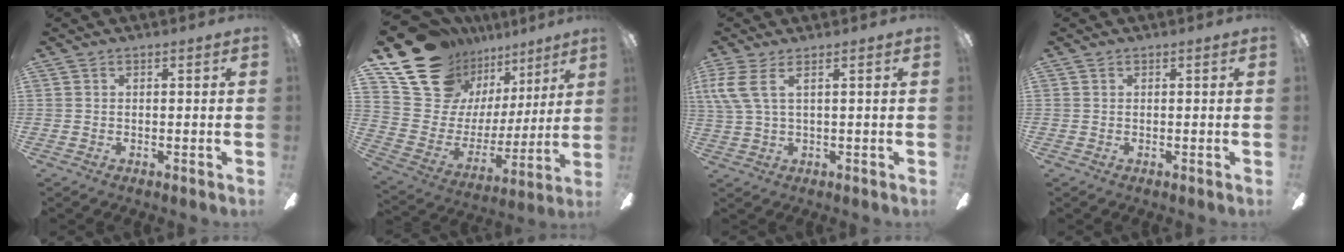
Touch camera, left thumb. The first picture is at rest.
{"total": 20.9, "force": [15.1, 12.2, 7.7], "torque": [-0.150, -0.104, 0.296]}
{"total": 6.0, "force": [2.0, 1.9, 5.3], "torque": [-0.118, -0.007, 0.036]}
{"total": 0.0}